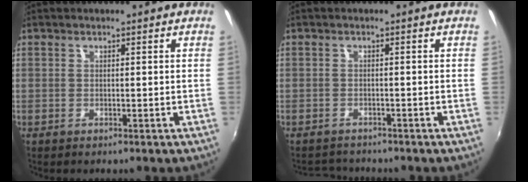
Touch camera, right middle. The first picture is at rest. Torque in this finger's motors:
{"motor_torque": [-0.56, -0.55, -0.04, -0.07]}